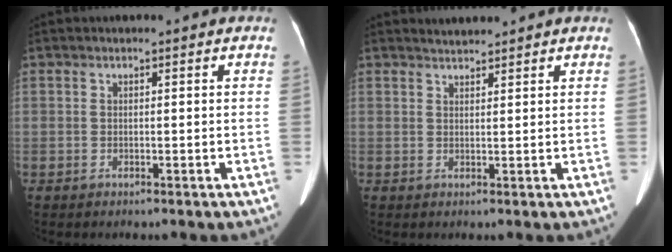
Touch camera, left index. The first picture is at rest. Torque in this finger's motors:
{"motor_torque": [-0.08, -0.04, -0.01, -0.01]}